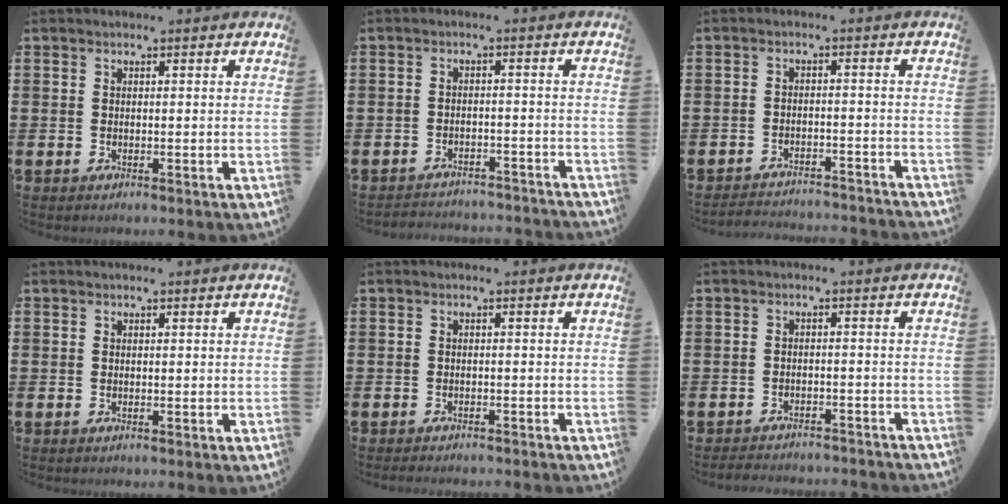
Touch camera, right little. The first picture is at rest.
{"total": 2.3, "force": [-2.3, -0.1, -0.3], "torque": [-0.002, 0.004, -0.052]}
{"total": 2.7, "force": [-2.7, -0.1, -0.1], "torque": [-0.004, 0.003, -0.059]}
{"total": 0.0}
{"total": 1.0, "force": [-0.9, 0.0, 0.1], "torque": [-0.003, -0.001, -0.019]}
{"total": 2.3, "force": [-2.3, -0.1, 0.0], "torque": [-0.004, 0.004, -0.049]}